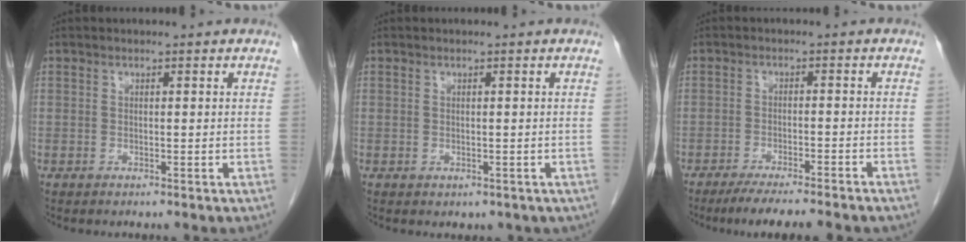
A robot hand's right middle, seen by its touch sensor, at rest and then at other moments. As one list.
[{"total": 1.1, "force": [-0.3, 0.9, 0.6], "torque": [-0.010, -0.001, 0.005]}, {"total": 10.8, "force": [-9.2, 0.6, 5.6], "torque": [-0.065, -0.015, -0.132]}]